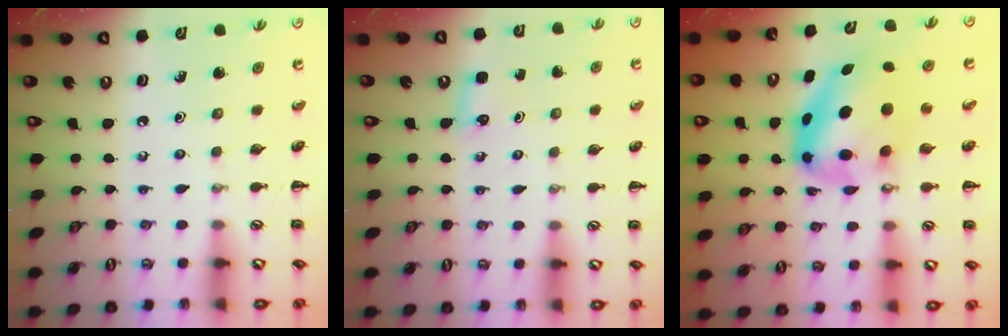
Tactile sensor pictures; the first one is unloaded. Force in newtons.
{"total": 2.8, "press": 2.6, "slide": 0.9}
{"total": 8.3, "press": 8.1, "slide": 1.9}